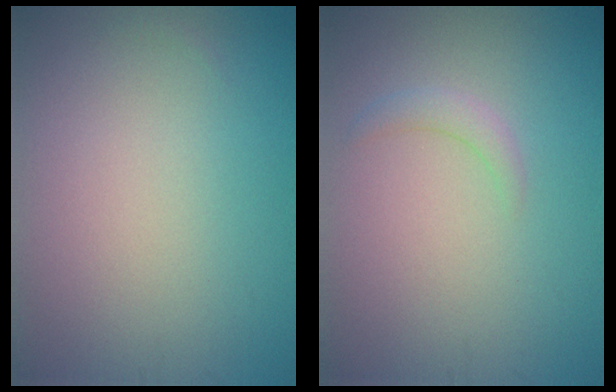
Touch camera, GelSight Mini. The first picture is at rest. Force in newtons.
{"total": 1.2, "press": 1.2, "slide": 0.2}